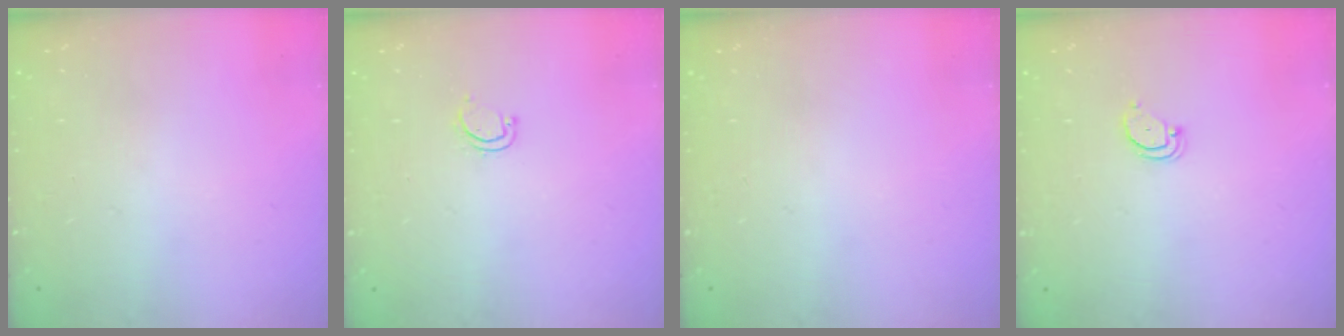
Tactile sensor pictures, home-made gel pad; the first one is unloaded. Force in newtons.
{"total": 4.6, "press": 4.4, "slide": 1.2}
{"total": 0.0}
{"total": 2.4, "press": 2.4, "slide": 0.2}